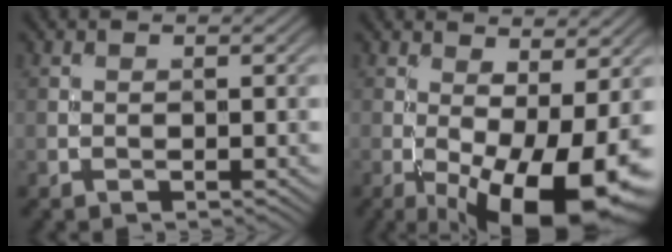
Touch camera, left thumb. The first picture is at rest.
{"total": 13.8, "force": [-4.5, 4.5, 12.3], "torque": [-0.184, -0.015, -0.060]}